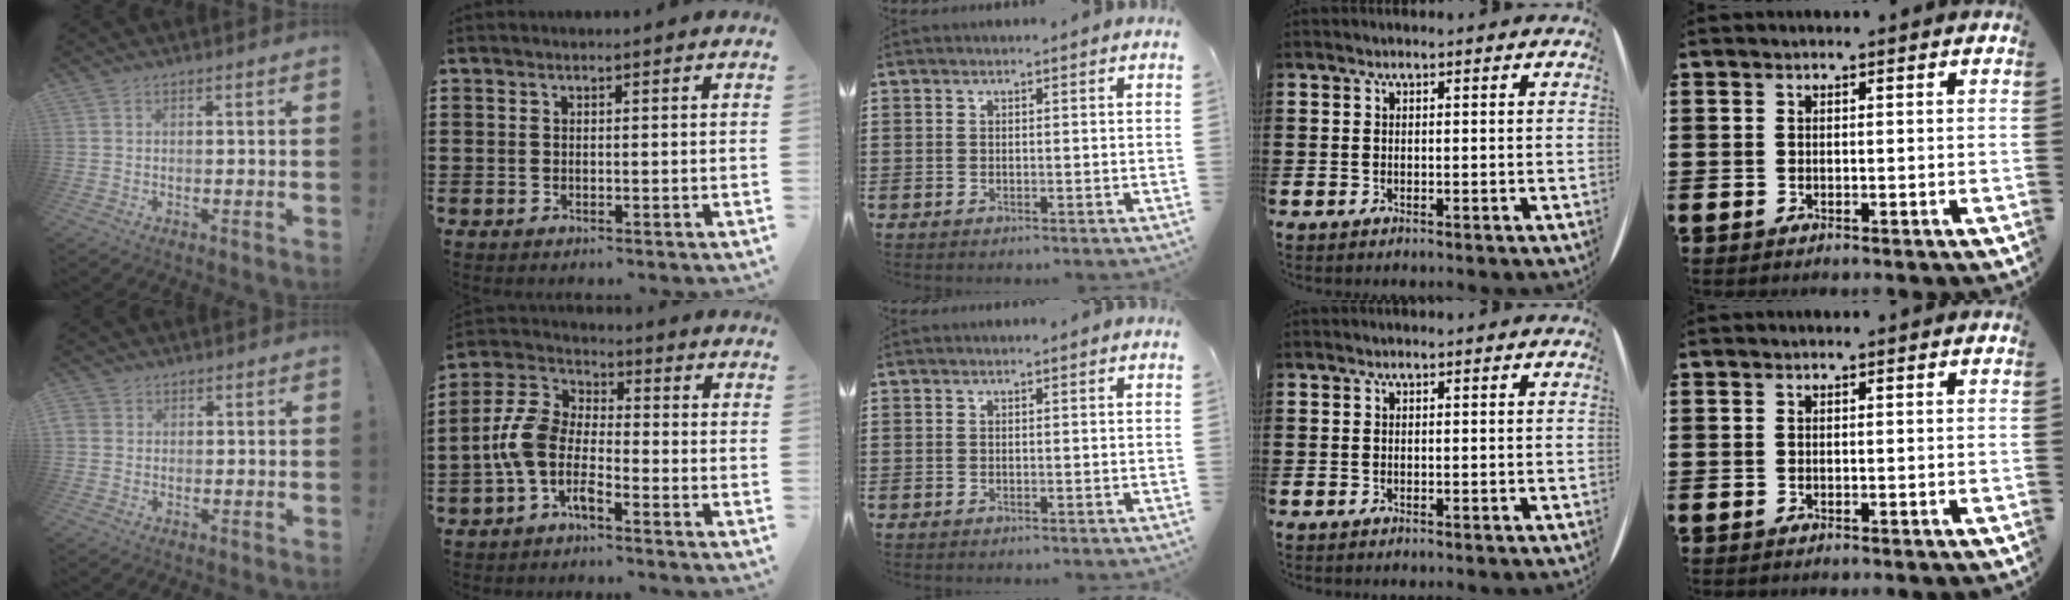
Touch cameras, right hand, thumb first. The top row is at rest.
{"thumb": {"total": 2.4, "force": [0.8, 2.1, 0.7], "torque": [-0.009, 0.000, 0.016]}, "index": {"total": 6.9, "force": [-3.0, 3.4, 5.2], "torque": [-0.155, -0.019, -0.072]}}